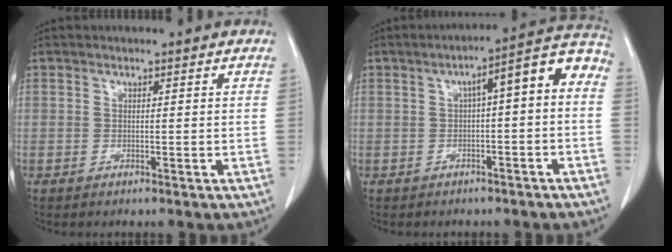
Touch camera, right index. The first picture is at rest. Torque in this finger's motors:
{"motor_torque": [0.63, -0.18, 0.35, 0.08]}